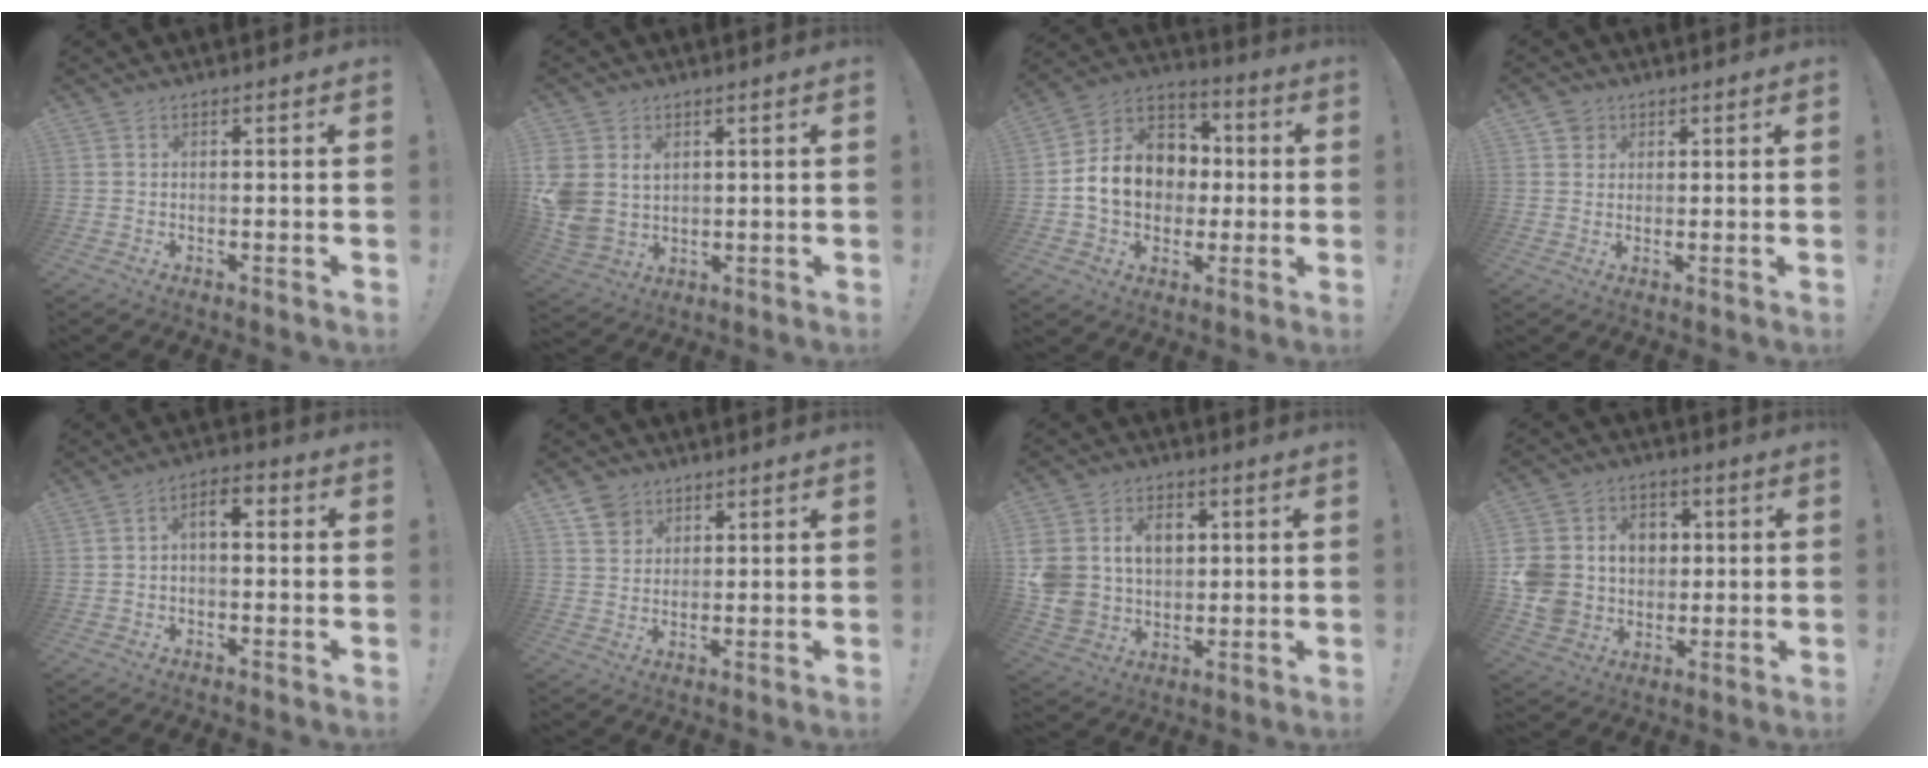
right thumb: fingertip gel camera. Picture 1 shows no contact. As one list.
[{"total": 8.0, "force": [2.7, 6.7, 3.5], "torque": [-0.080, -0.020, 0.055]}, {"total": 16.0, "force": [-0.2, 13.1, 9.2], "torque": [-0.143, 0.021, 0.008]}, {"total": 3.6, "force": [2.0, 3.0, 0.5], "torque": [-0.005, -0.005, 0.036]}, {"total": 4.8, "force": [-0.4, 3.0, 3.7], "torque": [-0.051, 0.009, -0.009]}, {"total": 5.8, "force": [3.8, 4.4, 0.8], "torque": [-0.007, -0.024, 0.073]}, {"total": 13.3, "force": [3.5, 11.0, 6.6], "torque": [-0.115, -0.012, 0.072]}, {"total": 13.2, "force": [0.2, 12.5, 4.3], "torque": [-0.086, 0.007, 0.023]}]